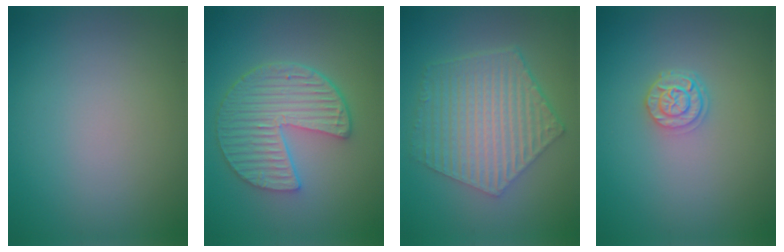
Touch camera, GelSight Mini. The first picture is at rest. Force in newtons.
{"total": 6.2, "press": 4.7, "slide": 4.0}
{"total": 6.8, "press": 4.8, "slide": 4.7}
{"total": 2.4, "press": 1.9, "slide": 1.4}